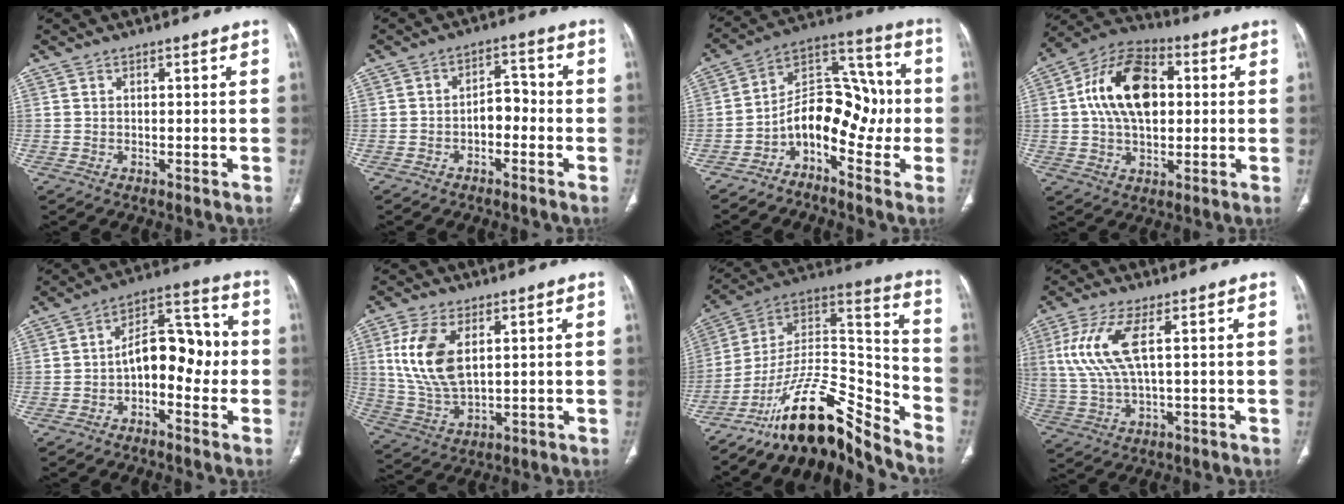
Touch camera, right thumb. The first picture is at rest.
{"total": 4.7, "force": [-1.7, 3.0, 3.2], "torque": [-0.031, 0.033, -0.033]}
{"total": 13.3, "force": [-3.8, 8.0, 10.0], "torque": [-0.118, 0.080, -0.074]}
{"total": 16.8, "force": [2.4, 10.5, 12.9], "torque": [-0.209, 0.019, 0.035]}
{"total": 11.7, "force": [-1.9, 6.6, 9.5], "torque": [-0.112, 0.049, -0.040]}
{"total": 12.3, "force": [3.6, 6.5, 9.8], "torque": [-0.201, -0.013, 0.080]}
{"total": 18.9, "force": [-15.8, 4.5, 9.4], "torque": [-0.120, 0.136, -0.276]}
{"total": 10.5, "force": [2.9, 3.1, 9.6], "torque": [-0.249, -0.003, 0.065]}